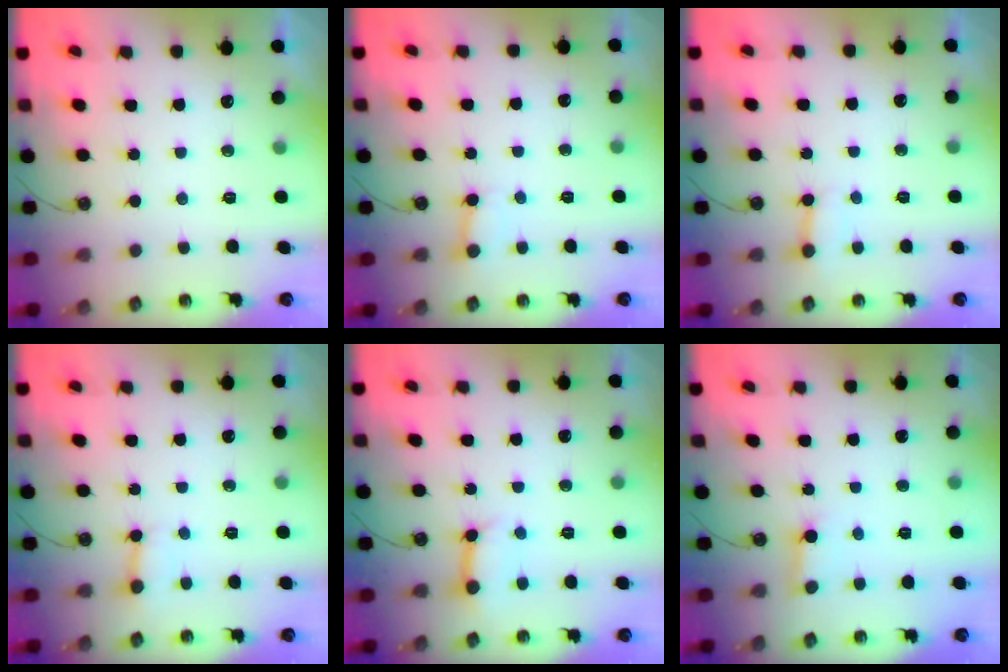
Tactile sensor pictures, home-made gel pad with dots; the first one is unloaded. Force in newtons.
{"total": 2.4, "press": 2.4, "slide": 0.0}
{"total": 3.4, "press": 3.4, "slide": 0.2}
{"total": 3.0, "press": 2.9, "slide": 0.5}
{"total": 8.2, "press": 8.1, "slide": 0.9}
{"total": 2.6, "press": 2.5, "slide": 0.3}